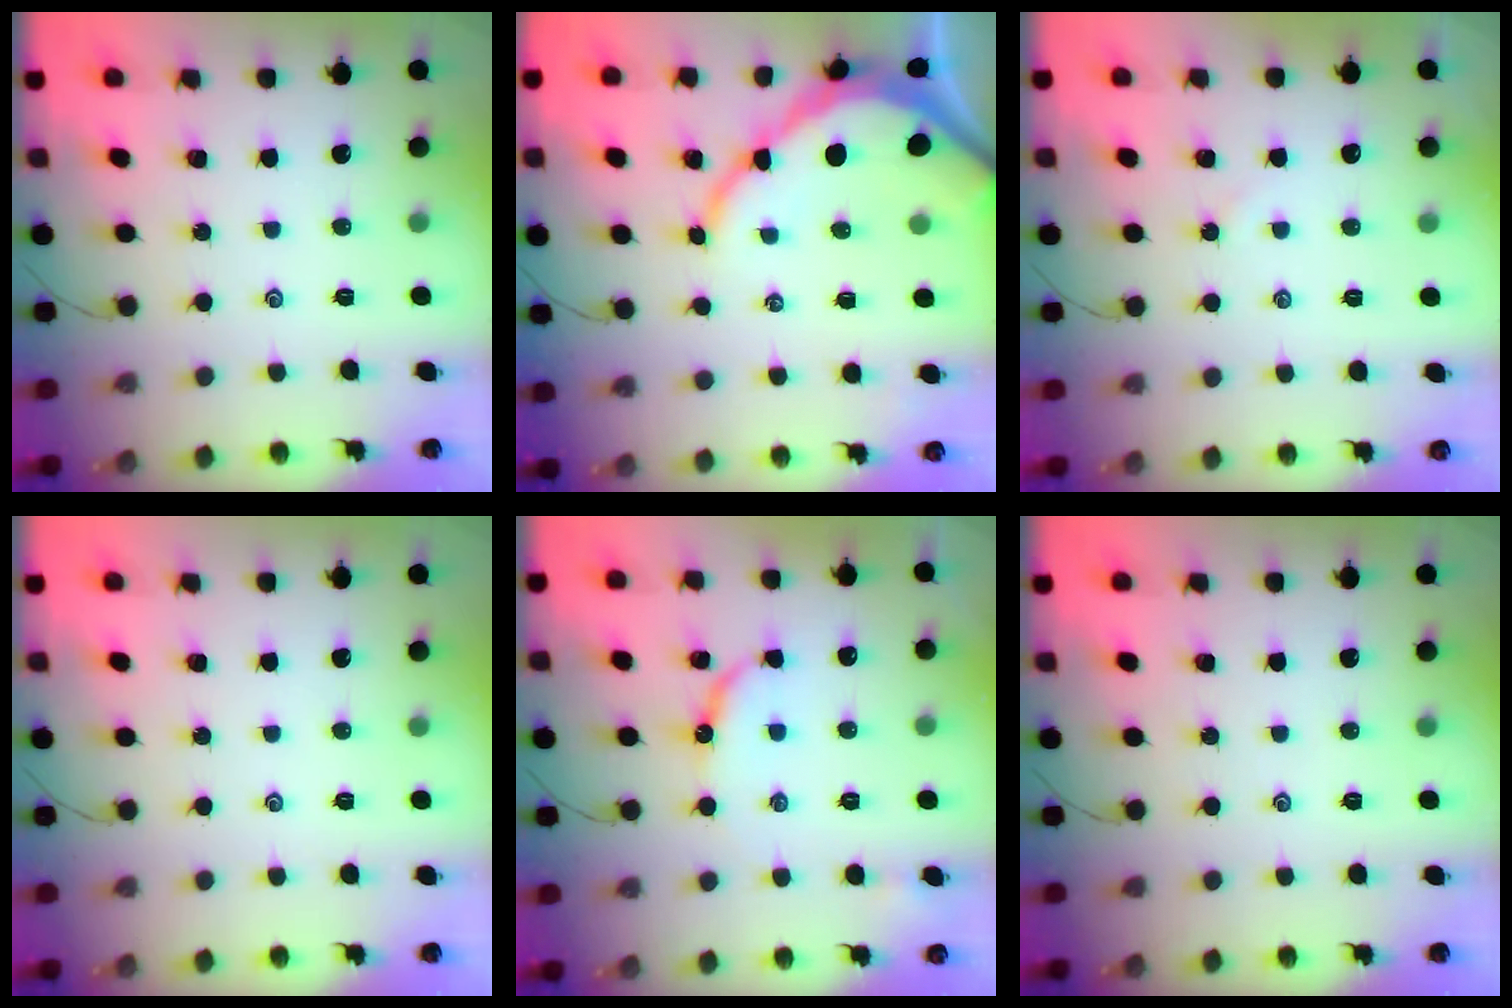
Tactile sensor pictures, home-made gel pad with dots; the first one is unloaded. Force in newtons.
{"total": 10.4, "press": 10.3, "slide": 1.2}
{"total": 2.7, "press": 2.7, "slide": 0.4}
{"total": 0.0}
{"total": 8.0, "press": 7.9, "slide": 0.8}
{"total": 0.0}